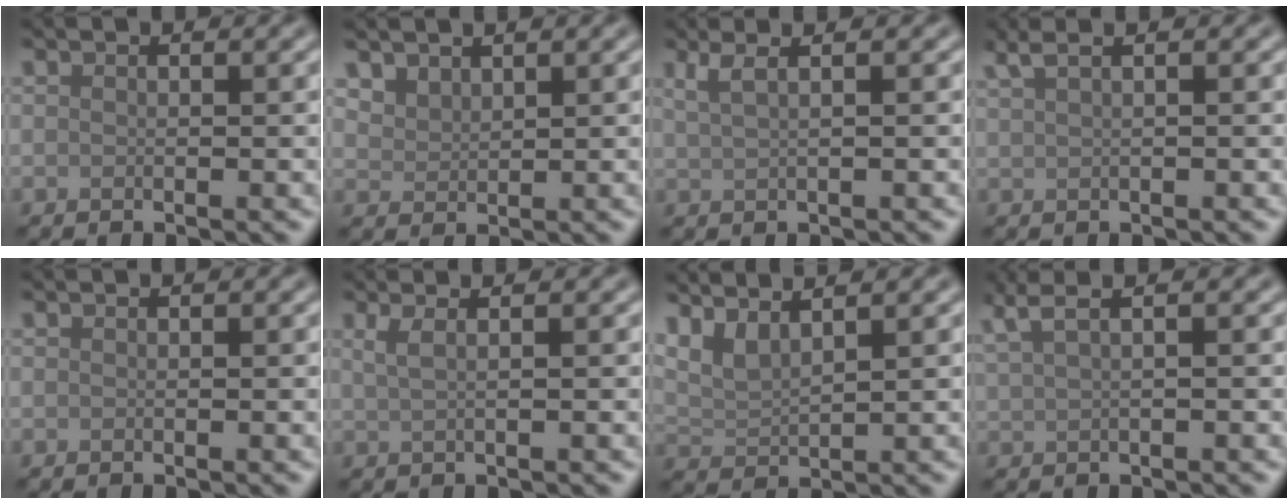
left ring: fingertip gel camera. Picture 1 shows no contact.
{"total": 1.8, "force": [1.6, 0.7, 0.4], "torque": [-0.011, -0.003, 0.041]}
{"total": 3.4, "force": [2.0, 1.5, 2.3], "torque": [-0.026, 0.013, 0.006]}
{"total": 3.1, "force": [2.0, 1.3, 2.0], "torque": [-0.026, 0.015, 0.012]}
{"total": 0.0}
{"total": 2.4, "force": [1.1, 1.1, 1.8], "torque": [-0.021, 0.001, -0.001]}
{"total": 3.3, "force": [2.7, 0.7, 1.7], "torque": [-0.044, 0.008, 0.059]}
{"total": 4.3, "force": [2.7, 1.7, 2.9], "torque": [-0.044, 0.027, 0.024]}